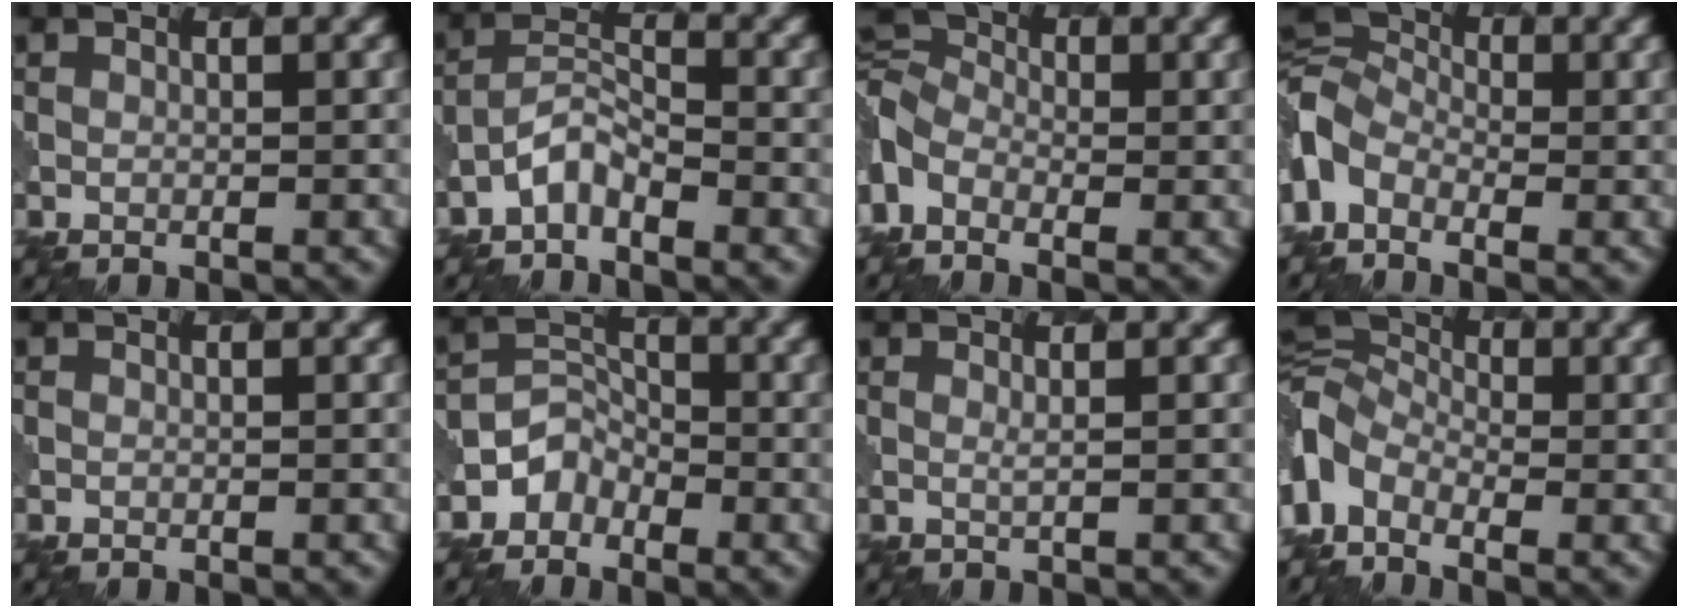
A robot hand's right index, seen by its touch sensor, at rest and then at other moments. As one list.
[{"total": 2.5, "force": [-2.1, 0.9, 1.2], "torque": [-0.023, 0.011, -0.048]}, {"total": 5.0, "force": [-1.7, 3.4, 3.2], "torque": [-0.073, 0.003, -0.055]}, {"total": 5.9, "force": [-1.9, 3.9, 3.9], "torque": [-0.087, 0.005, -0.061]}, {"total": 0.0}, {"total": 2.5, "force": [-1.7, 1.8, 0.3], "torque": [0.002, 0.008, -0.040]}, {"total": 0.8, "force": [0.5, 0.1, 0.6], "torque": [-0.009, -0.003, 0.008]}, {"total": 6.7, "force": [-2.2, 4.4, 4.5], "torque": [-0.100, 0.001, -0.066]}]